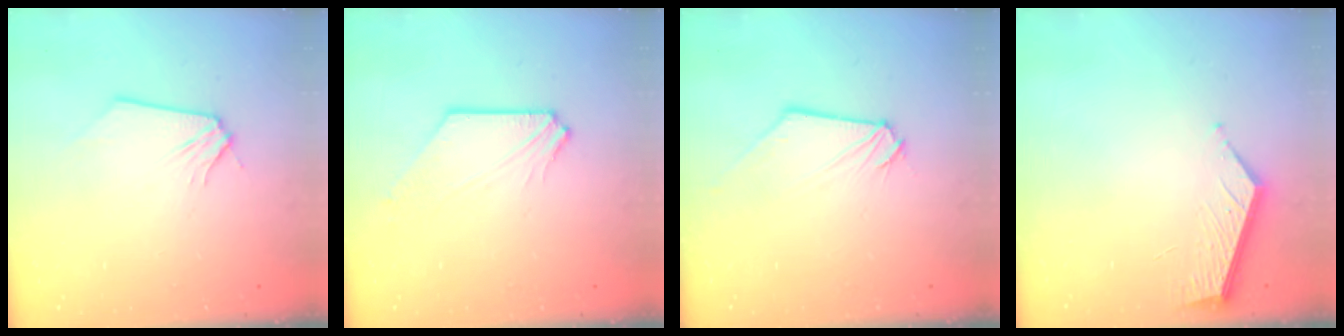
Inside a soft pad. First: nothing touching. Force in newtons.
{"total": 2.4, "press": 2.4, "slide": 0.3}
{"total": 0.9, "press": 0.9, "slide": 0.2}
{"total": 5.5, "press": 5.5, "slide": 0.3}